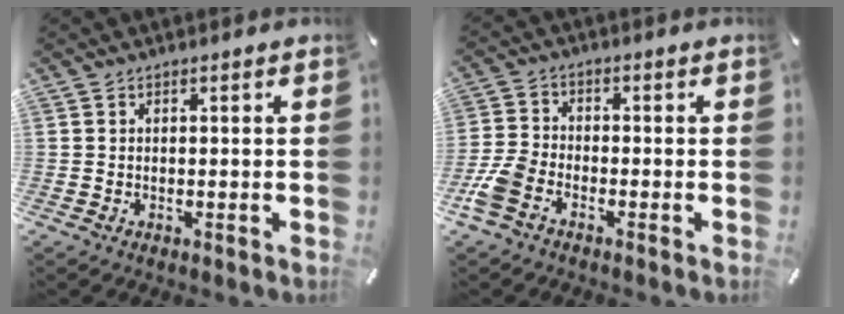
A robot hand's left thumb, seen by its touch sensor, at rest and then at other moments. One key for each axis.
{"total": 6.4, "fx": -3.3, "fy": 4.0, "fz": 3.7, "tx": -0.088, "ty": 0.011, "tz": -0.064}